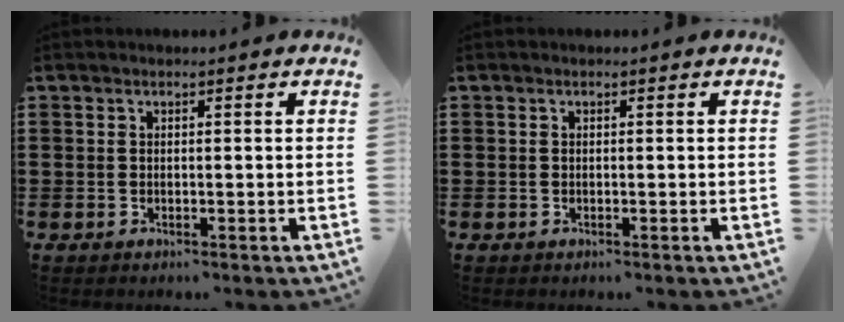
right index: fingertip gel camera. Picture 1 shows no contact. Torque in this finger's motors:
{"motor_torque": [0.17, 0.41, 0.00, 0.02]}